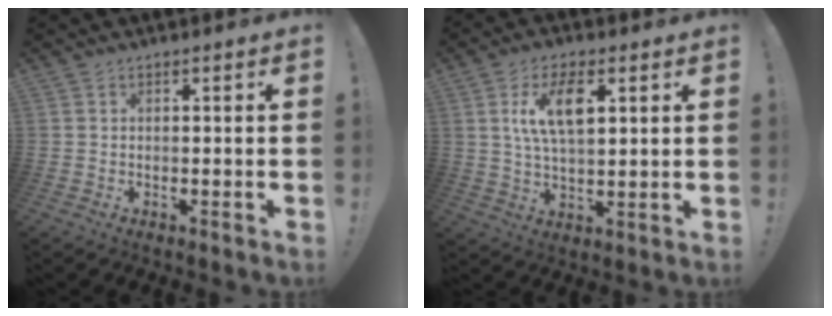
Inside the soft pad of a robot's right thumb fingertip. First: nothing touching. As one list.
[{"total": 12.3, "force": [2.9, 7.8, 9.0], "torque": [-0.146, 0.011, 0.051]}]